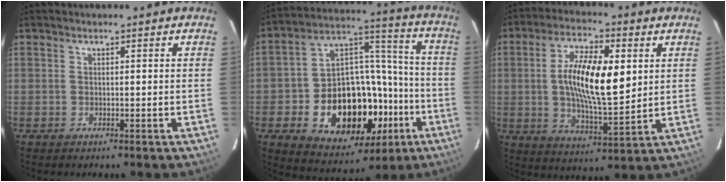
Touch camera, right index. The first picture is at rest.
{"total": 25.0, "force": [-9.3, 16.4, 16.4], "torque": [-0.299, 0.037, -0.116]}
{"total": 14.2, "force": [2.3, 5.0, 13.1], "torque": [-0.239, 0.003, 0.041]}